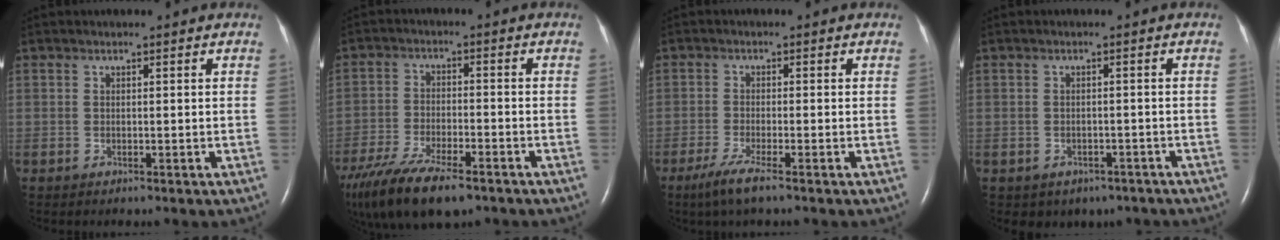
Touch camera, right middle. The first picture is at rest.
{"total": 16.6, "force": [-11.9, 4.9, 10.4], "torque": [-0.219, -0.033, -0.199]}
{"total": 4.1, "force": [-2.7, 0.0, 3.1], "torque": [-0.071, -0.014, -0.055]}
{"total": 5.3, "force": [-3.9, 3.4, 1.0], "torque": [-0.008, 0.017, -0.041]}